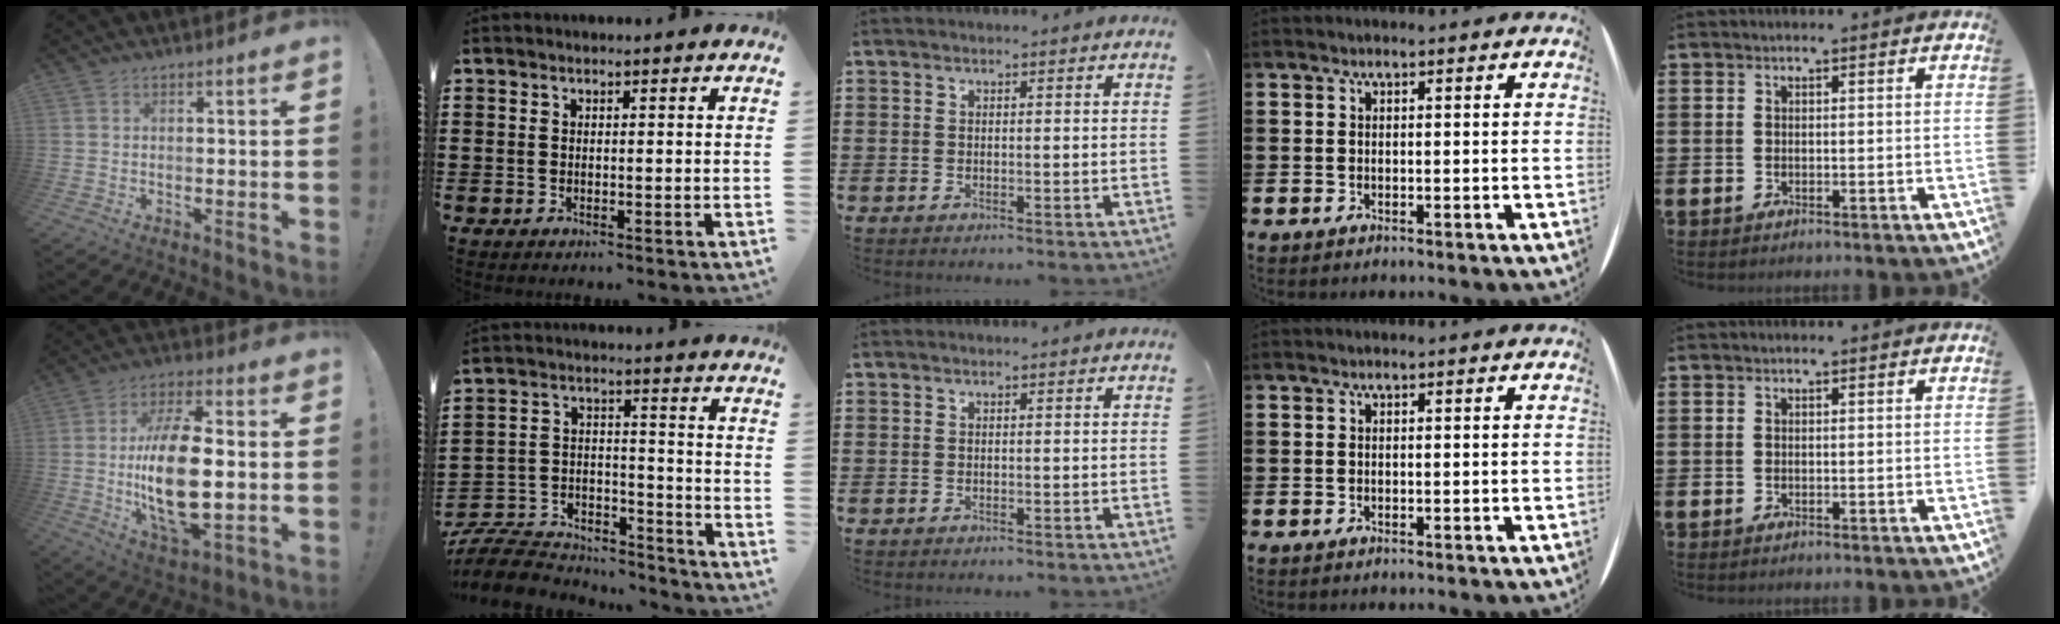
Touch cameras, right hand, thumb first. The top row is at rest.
{"thumb": {"total": 21.1, "force": [-1.0, 10.1, 18.5], "torque": [-0.363, -0.005, -0.017]}, "index": {"total": 8.7, "force": [-8.2, 2.3, 1.8], "torque": [-0.042, 0.019, -0.163]}}